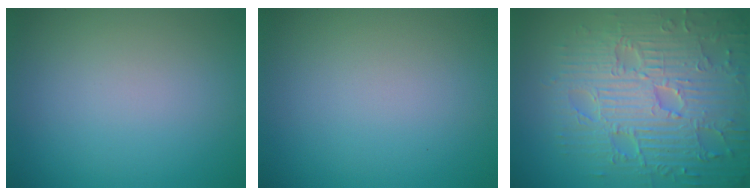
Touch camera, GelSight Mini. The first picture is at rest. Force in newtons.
{"total": 0.0}
{"total": 9.4, "press": 6.9, "slide": 6.4}